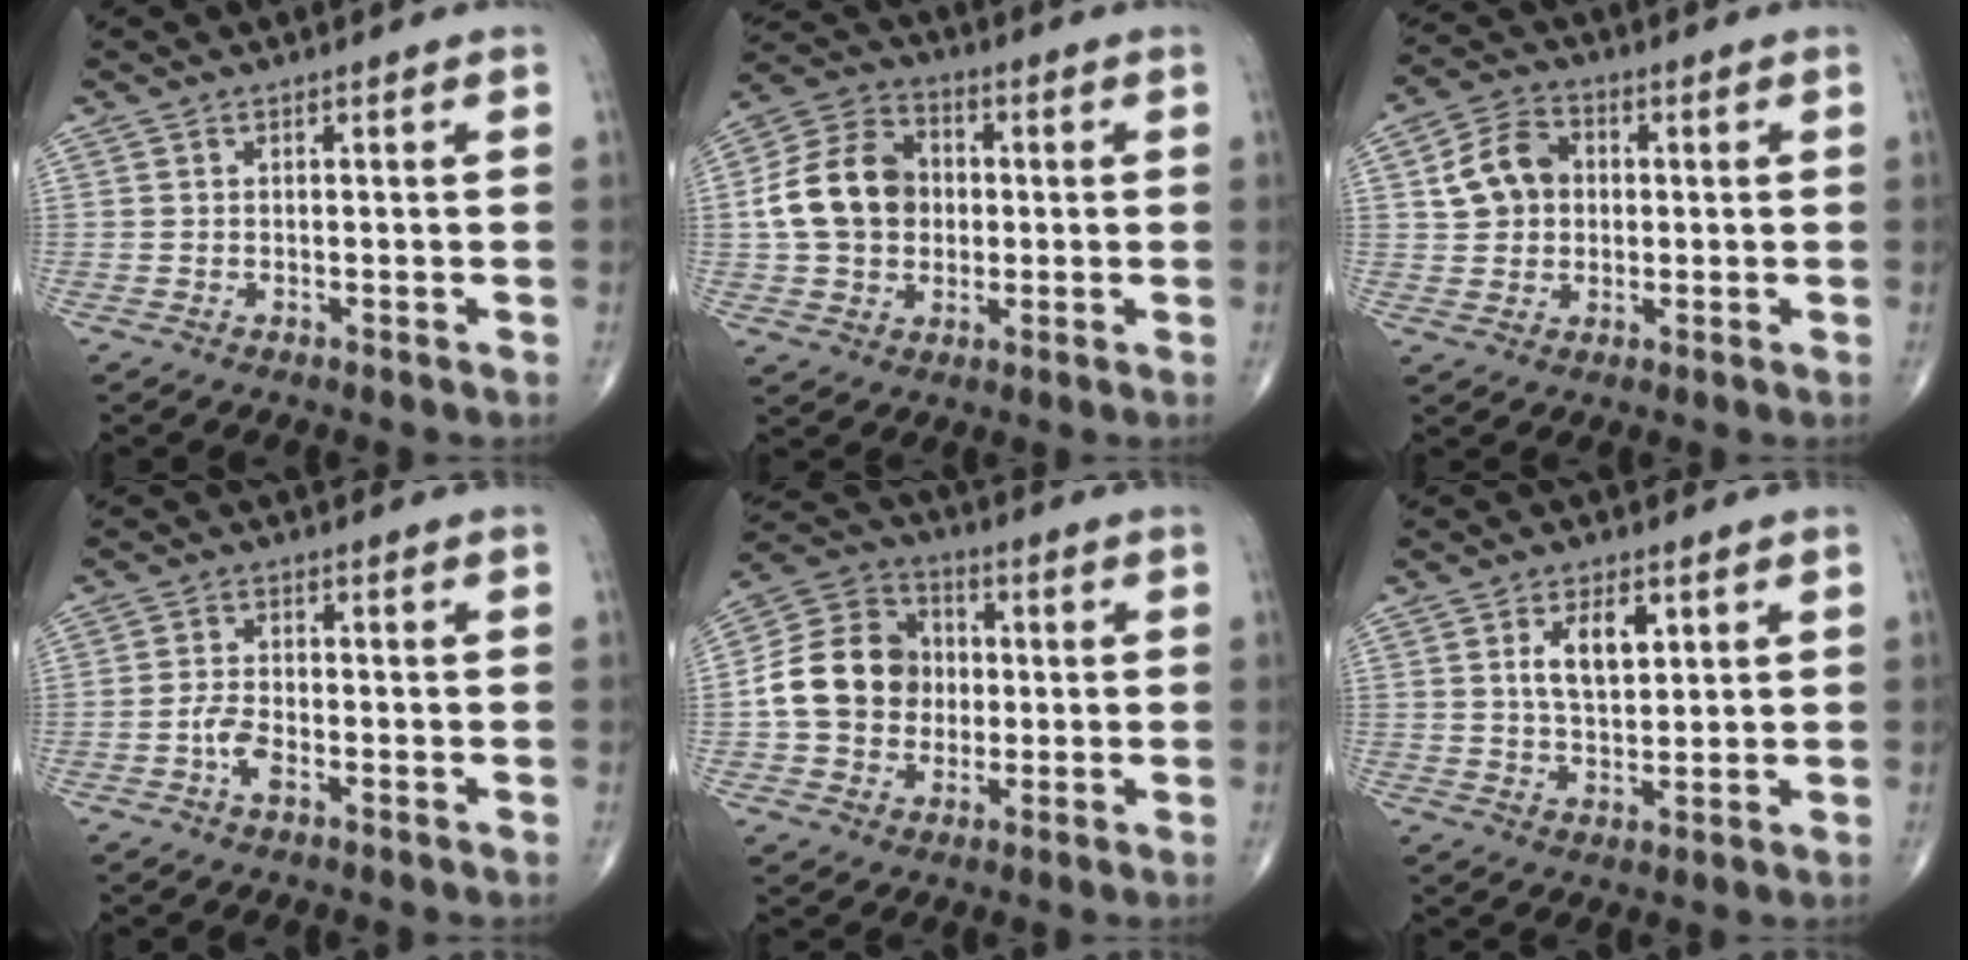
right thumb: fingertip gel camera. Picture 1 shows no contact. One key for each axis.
{"total": 13.9, "fx": 0.3, "fy": 11.0, "fz": 8.4, "tx": -0.134, "ty": 0.024, "tz": 0.001}
{"total": 8.8, "fx": 1.1, "fy": 7.1, "fz": 5.1, "tx": -0.073, "ty": 0.014, "tz": 0.013}
{"total": 3.7, "fx": -1.7, "fy": 1.5, "fz": 2.9, "tx": -0.060, "ty": 0.012, "tz": -0.036}
{"total": 14.2, "fx": -0.4, "fy": 12.0, "fz": 7.6, "tx": -0.115, "ty": 0.028, "tz": -0.013}
{"total": 7.2, "fx": 2.5, "fy": 3.7, "fz": 5.7, "tx": -0.085, "ty": -0.012, "tz": 0.046}